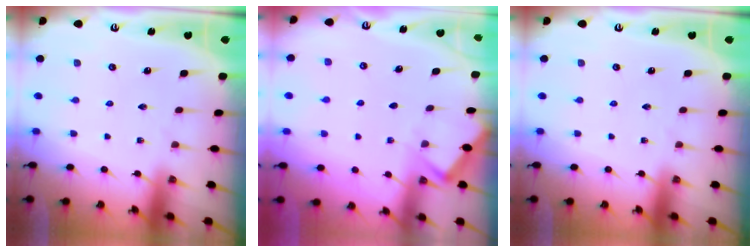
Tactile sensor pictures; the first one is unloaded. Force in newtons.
{"total": 2.1, "press": 2.1, "slide": 0.3}
{"total": 0.0}